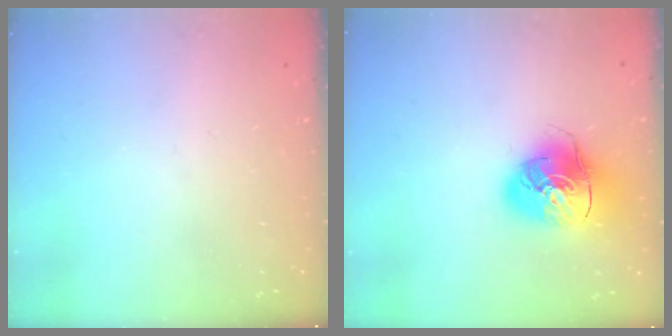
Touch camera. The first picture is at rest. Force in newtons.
{"total": 14.7, "press": 14.5, "slide": 2.4}